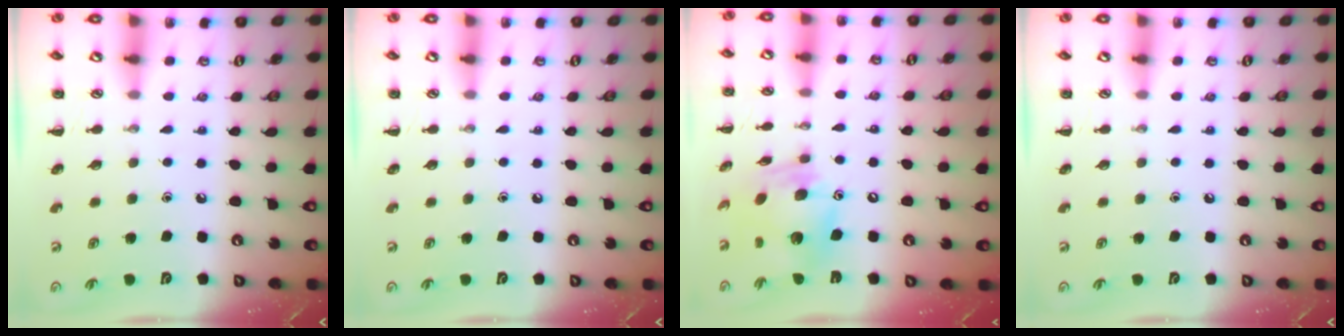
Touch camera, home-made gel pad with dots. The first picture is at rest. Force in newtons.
{"total": 0.0}
{"total": 13.3, "press": 13.2, "slide": 2.1}
{"total": 0.0}